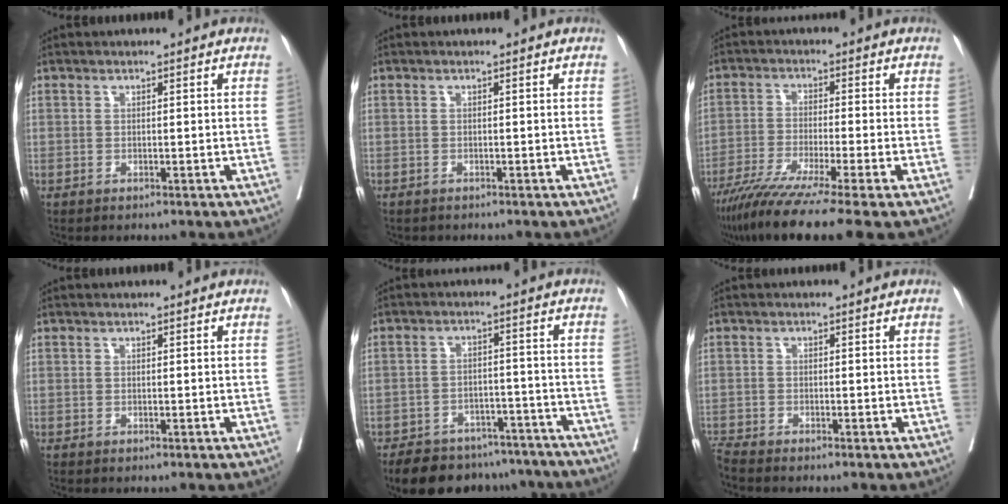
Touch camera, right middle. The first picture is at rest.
{"total": 0.9, "force": [-0.8, 0.3, 0.1], "torque": [-0.009, -0.001, -0.016]}
{"total": 13.0, "force": [-9.8, -1.3, 8.5], "torque": [-0.142, -0.043, -0.158]}
{"total": 0.0}
{"total": 16.4, "force": [-14.0, 6.8, 5.1], "torque": [-0.085, 0.009, -0.183]}
{"total": 2.2, "force": [-2.1, -0.5, 0.2], "torque": [-0.004, -0.011, -0.043]}